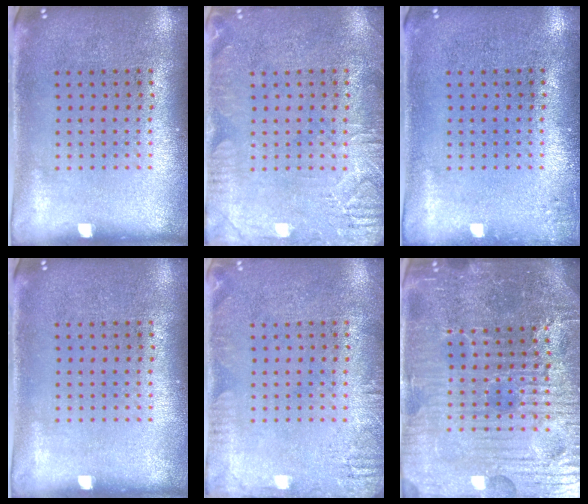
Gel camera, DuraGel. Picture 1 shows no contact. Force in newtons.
{"total": 3.1, "press": 3.1, "slide": 0.4}
{"total": 0.8, "press": 0.8, "slide": 0.2}
{"total": 0.0}
{"total": 1.9, "press": 1.9, "slide": 0.3}
{"total": 6.2, "press": 5.7, "slide": 2.4}